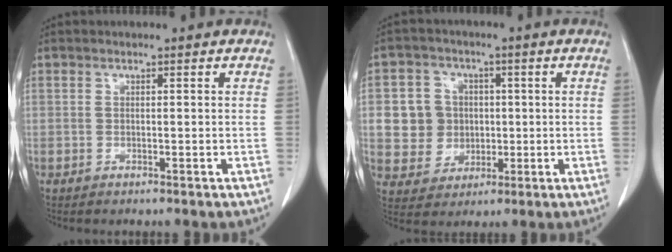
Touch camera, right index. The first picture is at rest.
{"total": 7.7, "force": [0.5, 7.5, 2.0], "torque": [-0.049, 0.023, 0.019]}